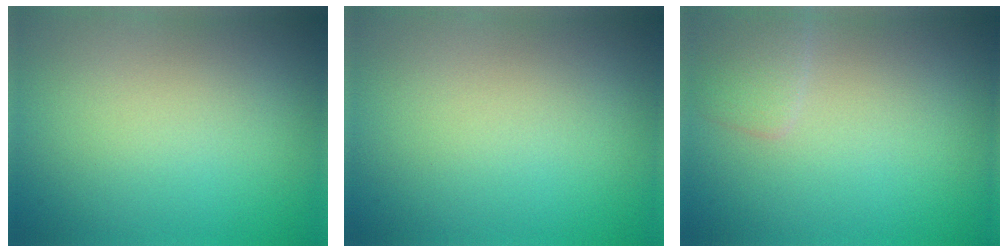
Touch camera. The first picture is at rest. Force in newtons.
{"total": 0.0}
{"total": 1.5, "press": 1.5, "slide": 0.0}